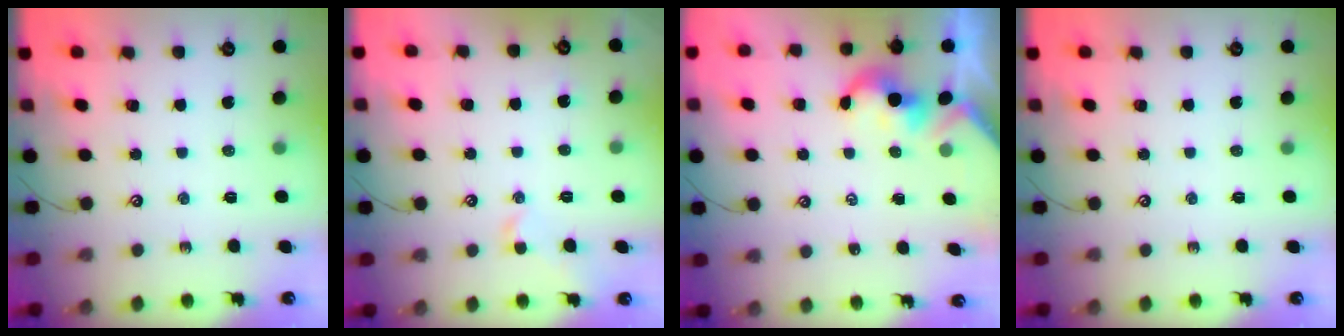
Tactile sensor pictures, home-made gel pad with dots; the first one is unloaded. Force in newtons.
{"total": 1.4, "press": 1.2, "slide": 0.7}
{"total": 2.0, "press": 1.9, "slide": 0.4}
{"total": 0.0}